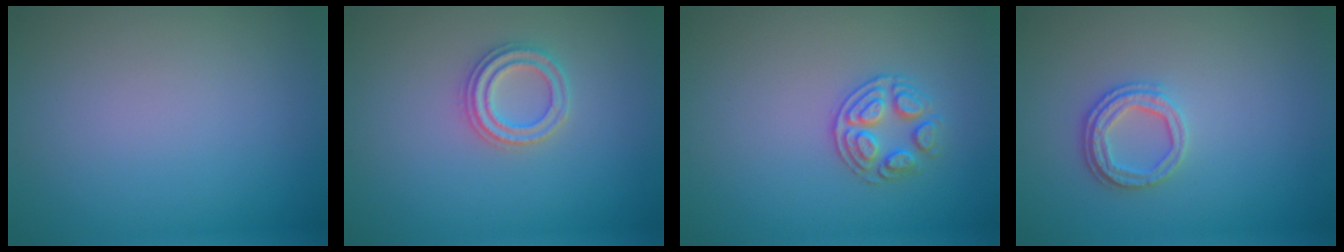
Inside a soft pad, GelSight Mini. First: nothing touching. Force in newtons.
{"total": 2.3, "press": 2.3, "slide": 0.3}
{"total": 2.7, "press": 2.4, "slide": 1.1}
{"total": 2.5, "press": 2.3, "slide": 0.9}